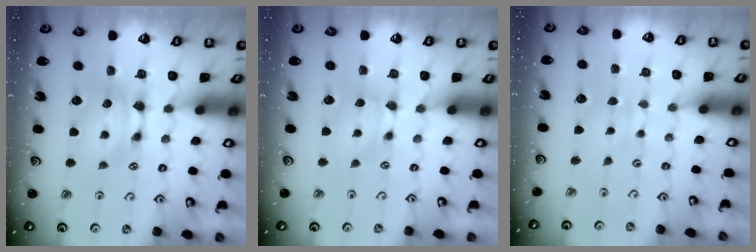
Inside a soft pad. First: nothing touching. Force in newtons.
{"total": 1.2, "press": 1.1, "slide": 0.4}
{"total": 4.9, "press": 4.9, "slide": 0.1}